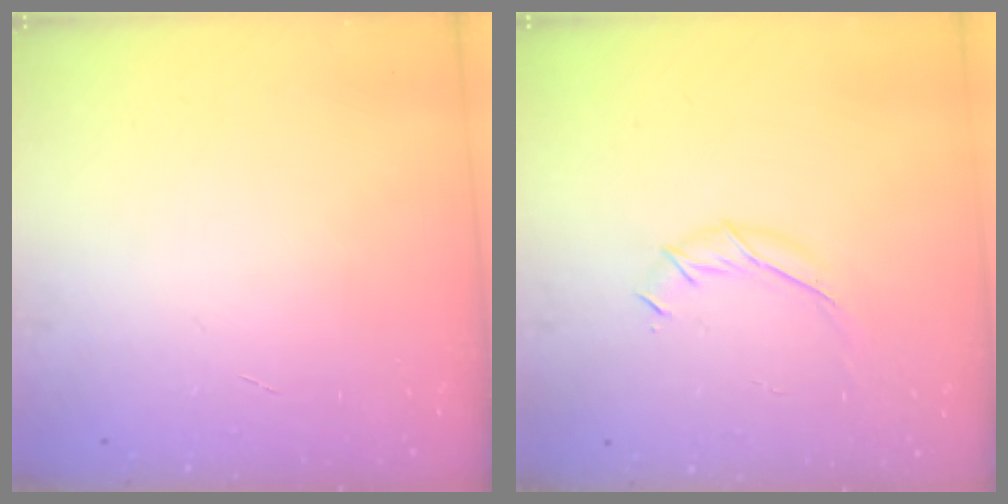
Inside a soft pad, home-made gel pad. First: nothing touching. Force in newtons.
{"total": 7.2, "press": 7.0, "slide": 1.4}